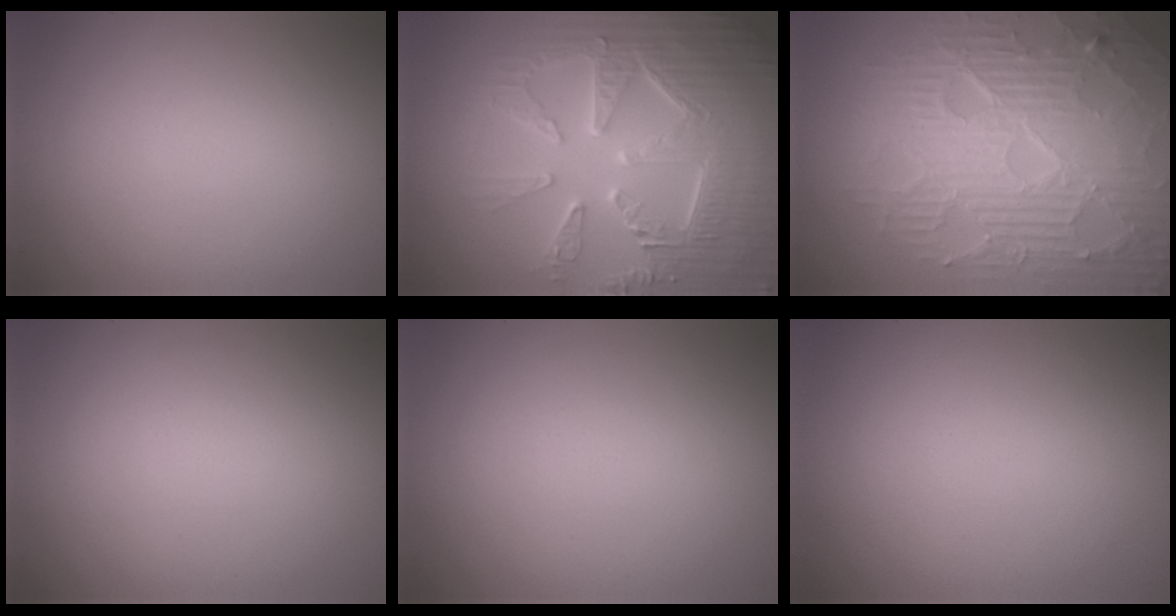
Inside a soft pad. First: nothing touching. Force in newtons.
{"total": 8.9, "press": 6.5, "slide": 6.1}
{"total": 10.9, "press": 6.9, "slide": 8.5}
{"total": 0.0}
{"total": 0.0}
{"total": 0.0}